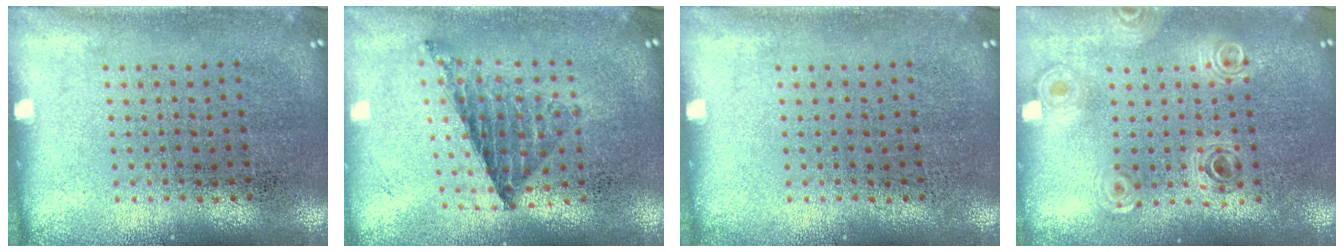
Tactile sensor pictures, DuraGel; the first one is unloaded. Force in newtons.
{"total": 0.8, "press": 0.8, "slide": 0.1}
{"total": 0.0}
{"total": 0.9, "press": 0.9, "slide": 0.0}